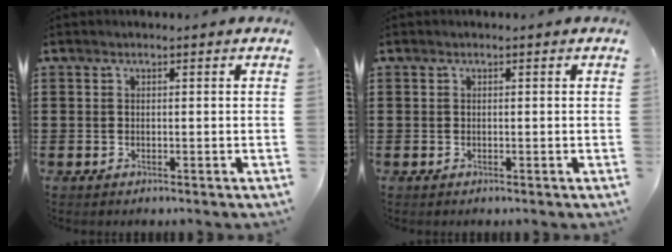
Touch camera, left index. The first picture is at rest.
{"total": 0.0}